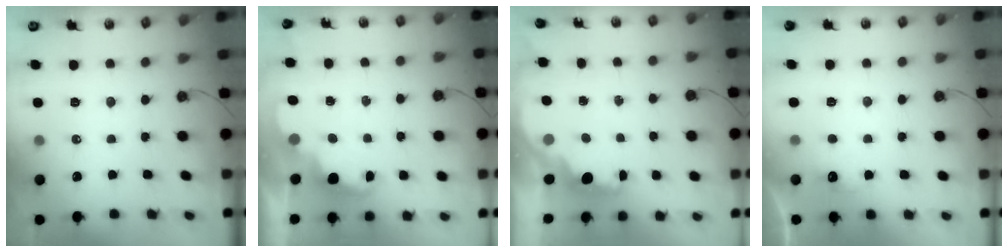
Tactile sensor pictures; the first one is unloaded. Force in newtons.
{"total": 2.6, "press": 2.5, "slide": 0.6}
{"total": 2.6, "press": 2.5, "slide": 0.8}
{"total": 5.1, "press": 4.9, "slide": 1.0}